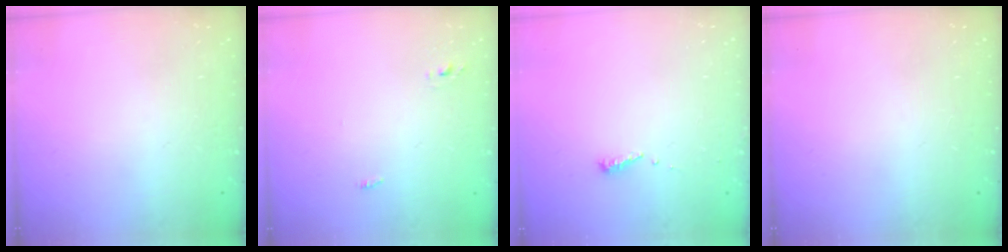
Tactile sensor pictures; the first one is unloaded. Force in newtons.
{"total": 2.7, "press": 2.6, "slide": 0.8}
{"total": 5.3, "press": 5.3, "slide": 0.5}
{"total": 0.0}